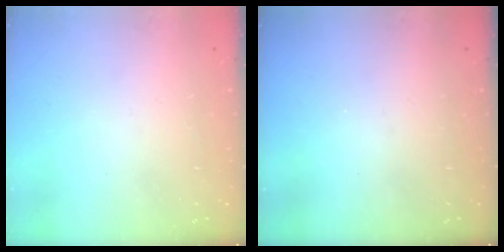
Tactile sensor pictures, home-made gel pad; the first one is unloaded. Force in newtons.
{"total": 0.0}